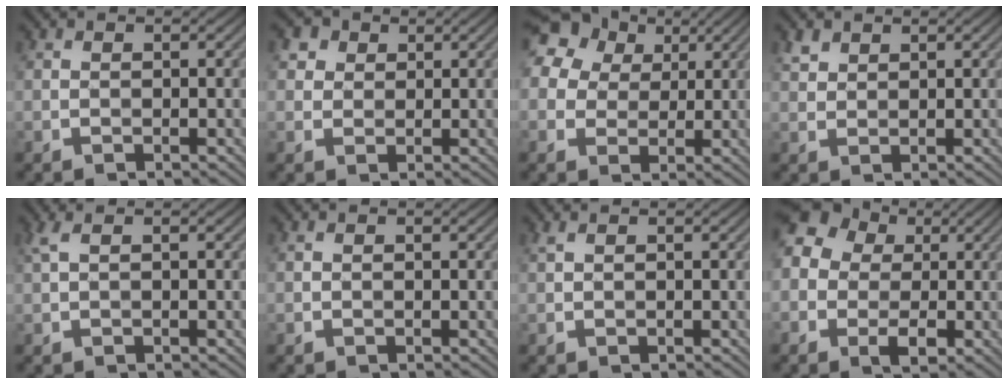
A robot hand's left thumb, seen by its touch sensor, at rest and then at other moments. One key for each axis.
{"total": 3.5, "fx": 1.9, "fy": 2.6, "fz": 1.3, "tx": -0.036, "ty": -0.003, "tz": 0.040}
{"total": 15.3, "fx": 6.9, "fy": 11.8, "fz": 6.9, "tx": -0.202, "ty": 0.040, "tz": 0.125}
{"total": 1.9, "fx": 1.4, "fy": 1.0, "fz": 0.6, "tx": -0.018, "ty": 0.003, "tz": 0.031}
{"total": 1.6, "fx": 0.6, "fy": 0.4, "fz": 1.4, "tx": -0.031, "ty": 0.010, "tz": 0.008}
{"total": 0.0}
{"total": 0.7, "fx": 0.4, "fy": 0.1, "fz": 0.5, "tx": -0.015, "ty": 0.007, "tz": 0.008}
{"total": 10.4, "fx": 0.1, "fy": 8.8, "fz": 5.6, "tx": -0.121, "ty": 0.001, "tz": -0.025}